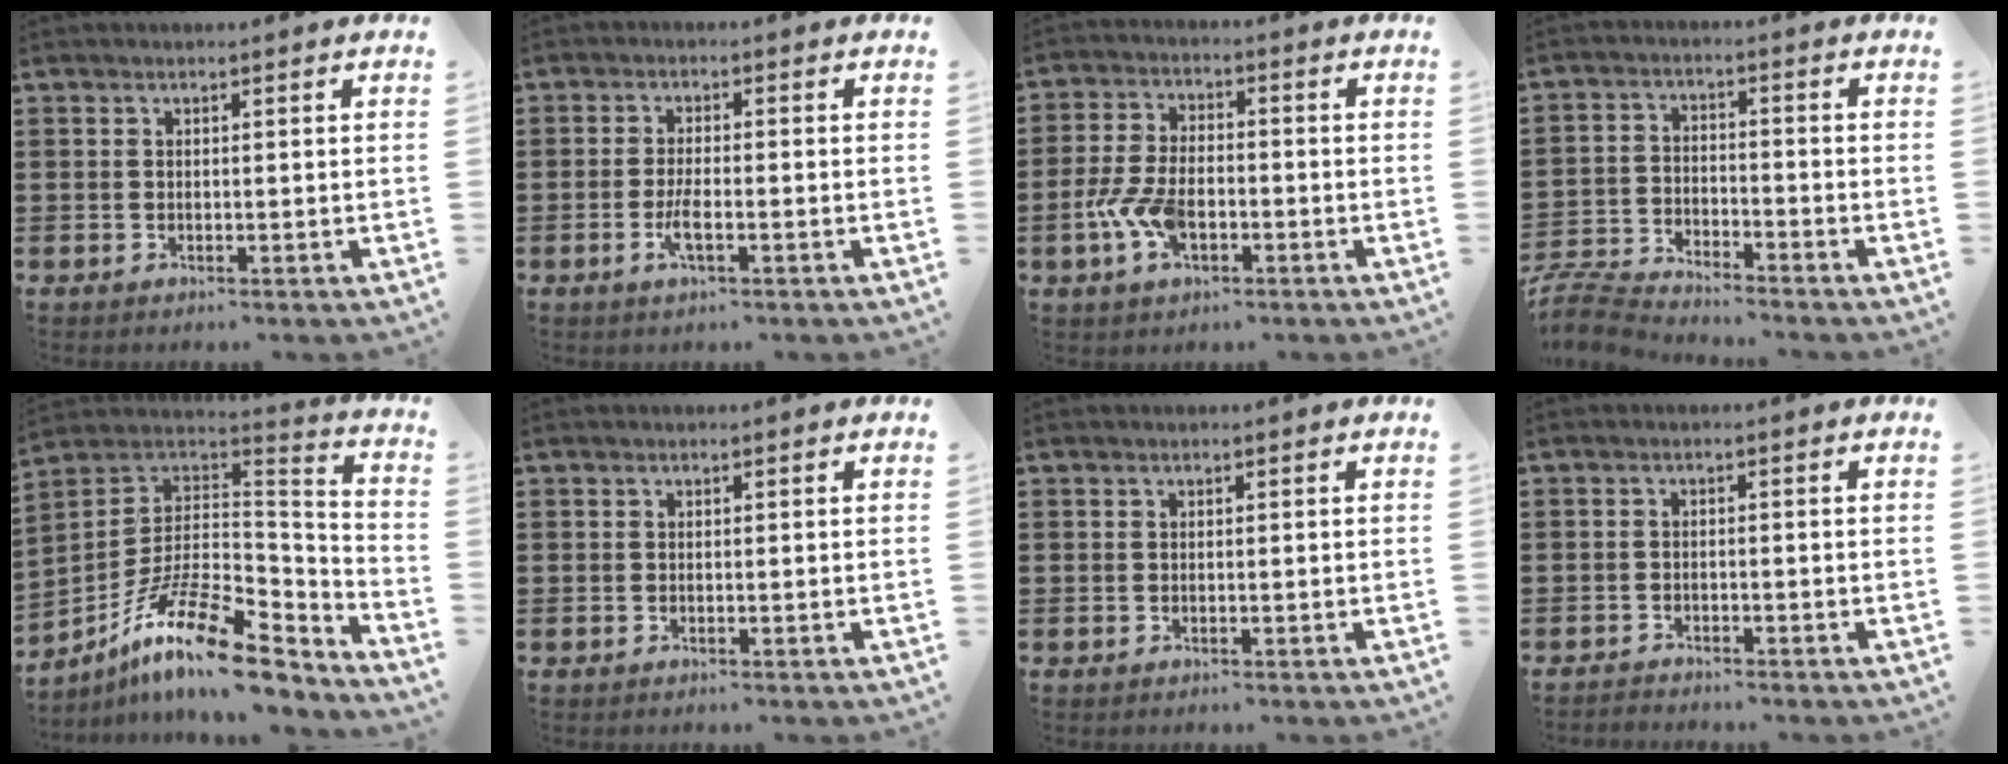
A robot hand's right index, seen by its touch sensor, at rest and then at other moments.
{"total": 2.9, "force": [-1.3, 0.7, 2.6], "torque": [-0.058, -0.003, -0.027]}
{"total": 6.9, "force": [-2.4, 3.6, 5.4], "torque": [-0.133, -0.004, -0.049]}
{"total": 6.0, "force": [-5.9, 0.5, 0.8], "torque": [-0.042, -0.002, -0.125]}
{"total": 17.2, "force": [-10.6, 5.3, 12.5], "torque": [-0.234, 0.022, -0.186]}
{"total": 0.0}
{"total": 0.0}
{"total": 1.4, "force": [-1.4, 0.1, -0.2], "torque": [0.001, 0.003, -0.031]}